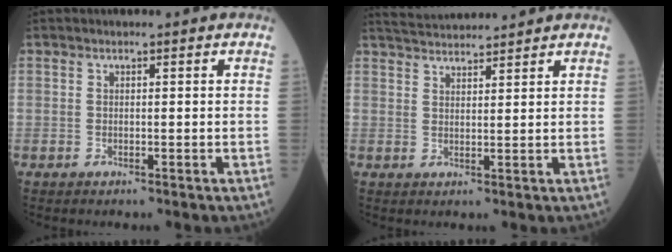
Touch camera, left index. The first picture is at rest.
{"total": 6.4, "force": [6.3, -0.2, 1.3], "torque": [-0.030, 0.030, 0.107]}